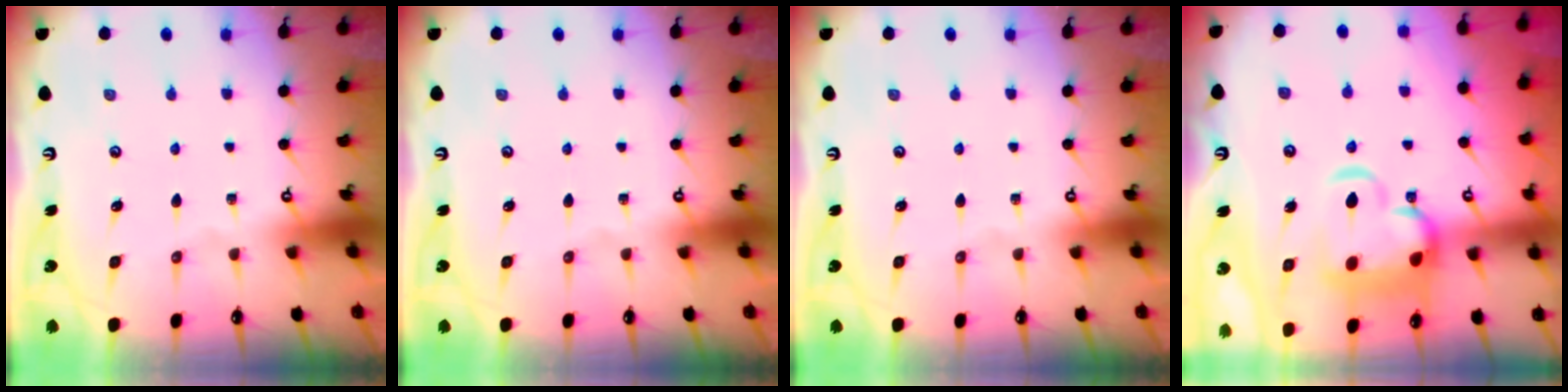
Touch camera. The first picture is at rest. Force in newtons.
{"total": 0.0}
{"total": 0.0}
{"total": 8.2, "press": 8.0, "slide": 1.6}